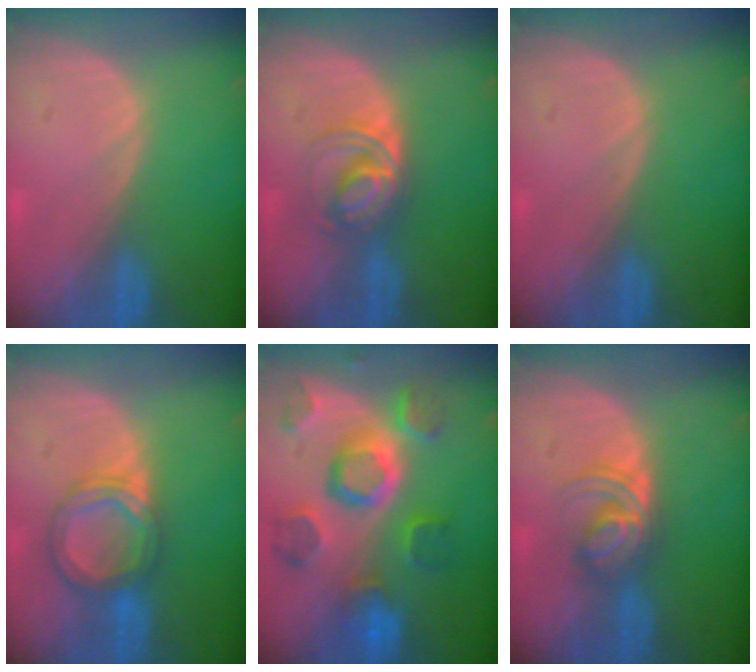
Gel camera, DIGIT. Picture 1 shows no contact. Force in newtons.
{"total": 5.8, "press": 5.4, "slide": 2.0}
{"total": 0.0}
{"total": 6.3, "press": 5.9, "slide": 2.3}
{"total": 11.5, "press": 10.1, "slide": 5.5}
{"total": 5.9, "press": 5.2, "slide": 2.9}